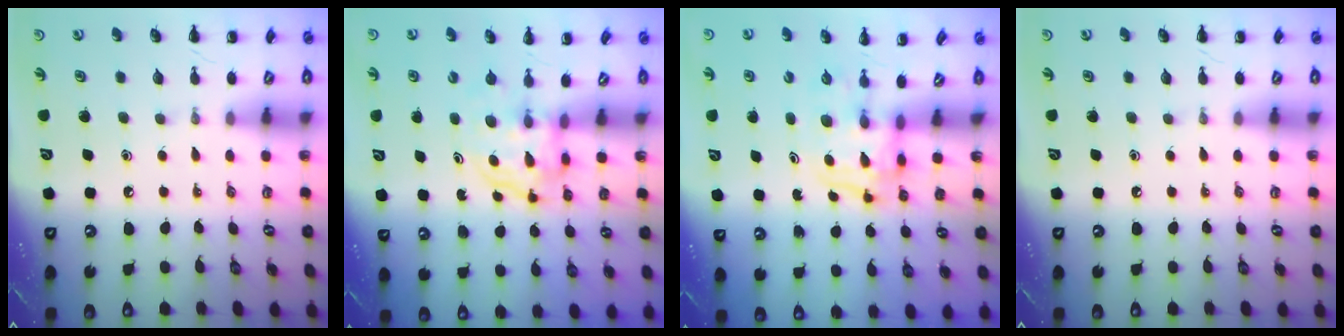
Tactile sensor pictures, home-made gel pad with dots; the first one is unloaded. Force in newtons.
{"total": 3.8, "press": 3.8, "slide": 0.2}
{"total": 3.4, "press": 3.3, "slide": 0.6}
{"total": 0.0}